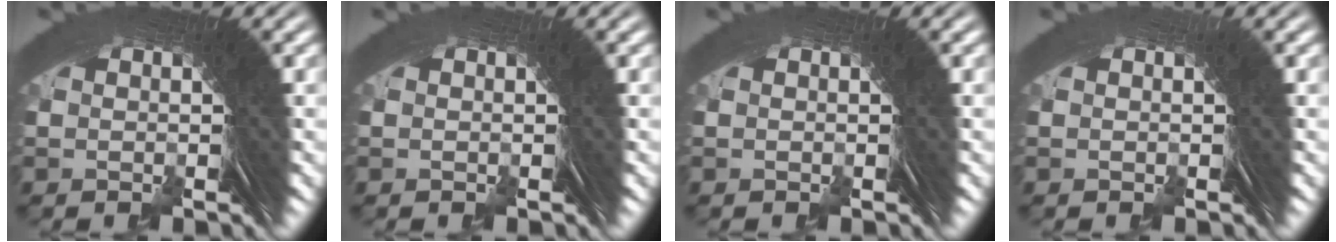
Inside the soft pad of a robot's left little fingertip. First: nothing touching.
{"total": 0.0}
{"total": 0.0}
{"total": 0.6, "force": [-0.3, -0.4, -0.4], "torque": [0.006, 0.004, -0.005]}